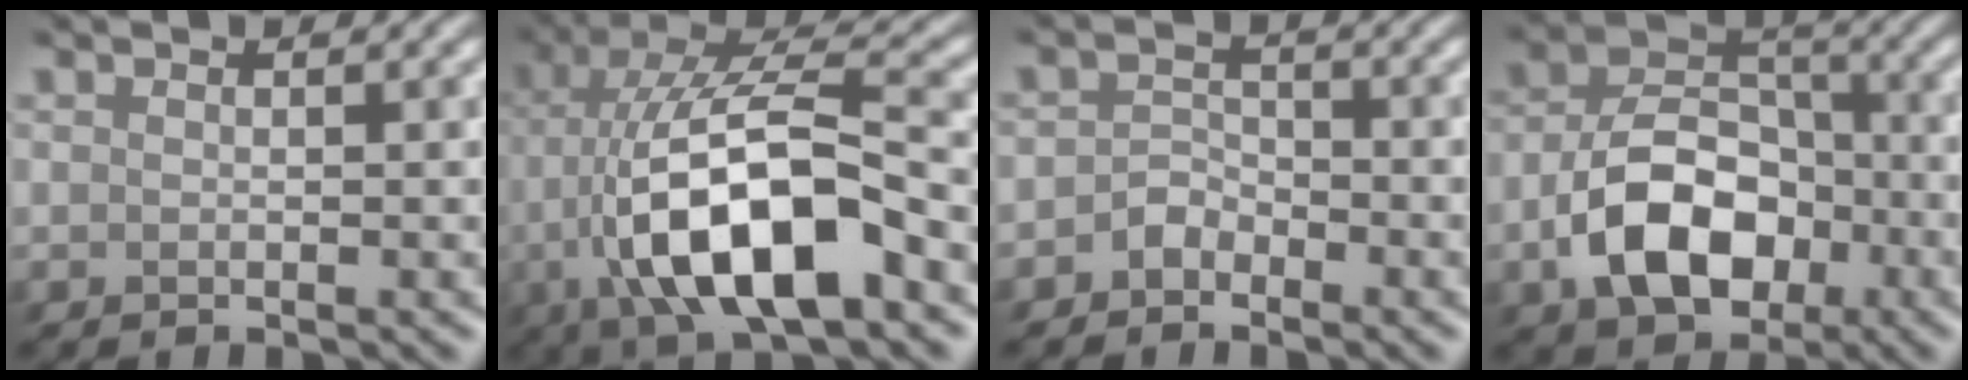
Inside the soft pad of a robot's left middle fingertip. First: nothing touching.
{"total": 11.7, "force": [-2.9, 4.5, 10.4], "torque": [-0.196, 0.017, -0.056]}
{"total": 1.3, "force": [-1.1, 0.7, -0.1], "torque": [-0.004, 0.012, -0.024]}
{"total": 7.8, "force": [-2.8, 5.2, 5.0], "torque": [-0.098, 0.006, -0.051]}